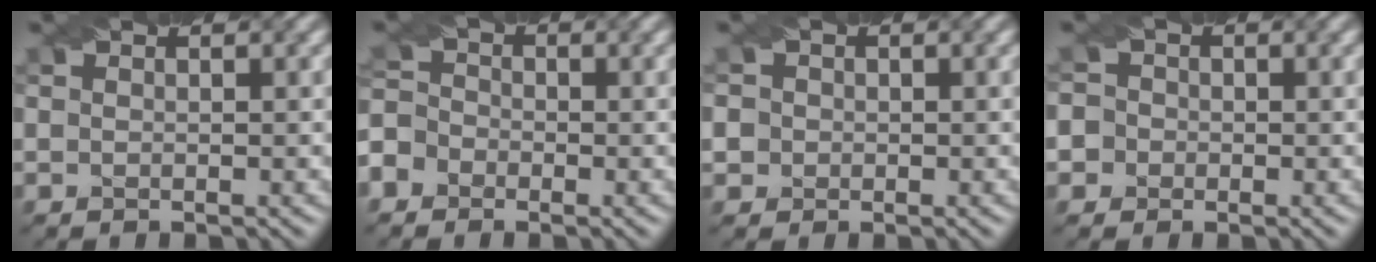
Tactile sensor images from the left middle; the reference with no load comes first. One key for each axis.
{"total": 4.9, "fx": -3.1, "fy": 3.7, "fz": 1.2, "tx": -0.019, "ty": 0.004, "tz": -0.069}
{"total": 3.0, "fx": 0.1, "fy": 2.9, "fz": 0.7, "tx": -0.004, "ty": 0.025, "tz": -0.014}
{"total": 4.7, "fx": -0.8, "fy": 4.5, "fz": 1.1, "tx": -0.020, "ty": 0.028, "tz": -0.043}